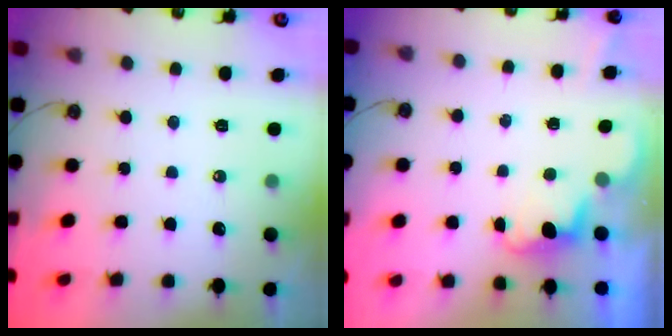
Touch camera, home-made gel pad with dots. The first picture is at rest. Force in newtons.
{"total": 1.0, "press": 0.7, "slide": 0.8}